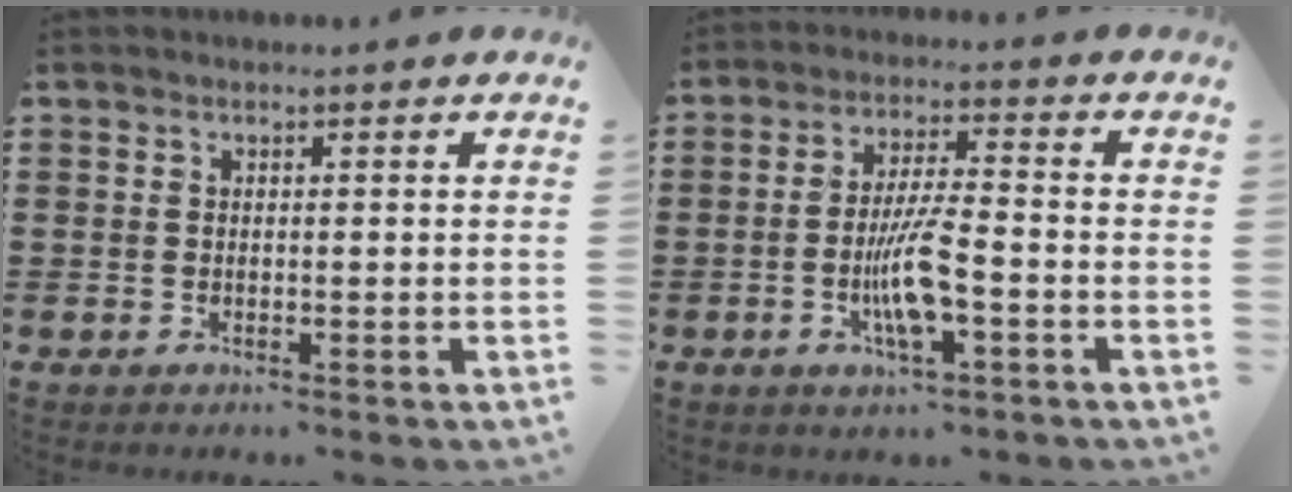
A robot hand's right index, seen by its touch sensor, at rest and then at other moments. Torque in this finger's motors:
{"motor_torque": [0.82, 0.20, 0.39, 0.17]}